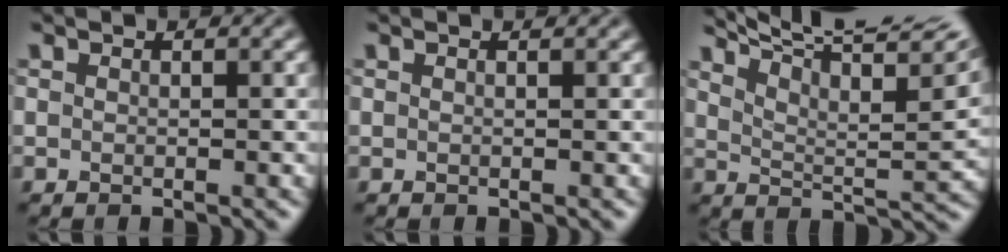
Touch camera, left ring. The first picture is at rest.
{"total": 0.8, "force": [0.5, 0.3, 0.4], "torque": [-0.001, -0.001, -0.001]}
{"total": 13.0, "force": [9.7, 3.2, 8.2], "torque": [-0.120, 0.019, 0.114]}